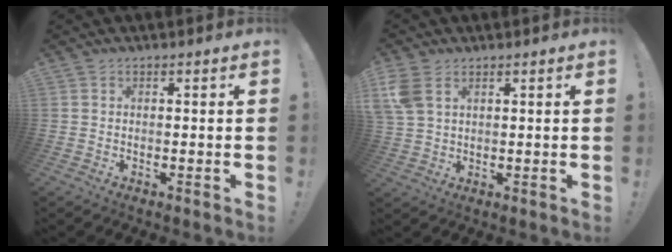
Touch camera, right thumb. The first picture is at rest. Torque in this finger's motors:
{"motor_torque": [0.61, 1.23, 0.91, 0.41, 0.18]}